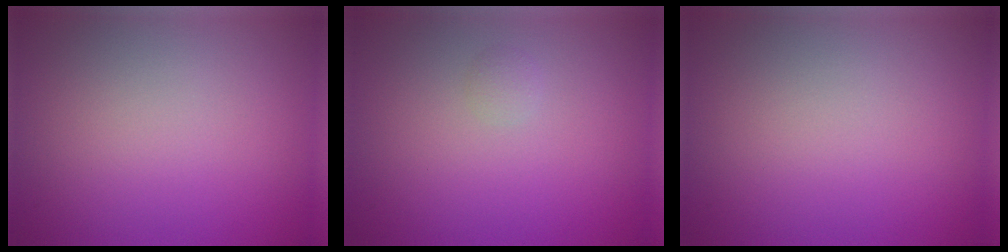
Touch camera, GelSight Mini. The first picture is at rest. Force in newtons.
{"total": 0.7, "press": 0.7, "slide": 0.0}
{"total": 0.0}